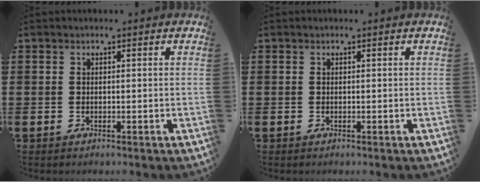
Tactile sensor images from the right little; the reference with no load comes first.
{"total": 0.0}